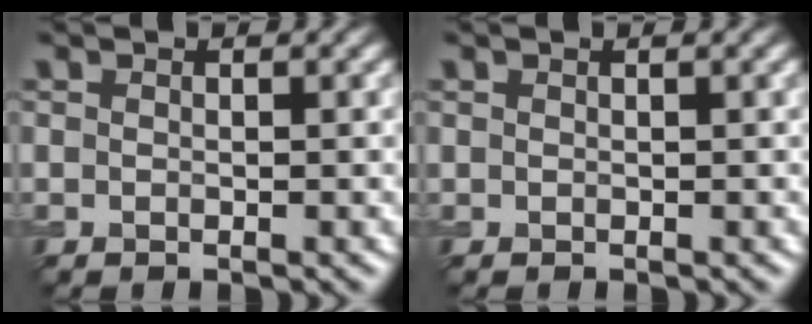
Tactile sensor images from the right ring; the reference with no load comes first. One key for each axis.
{"total": 0.0}